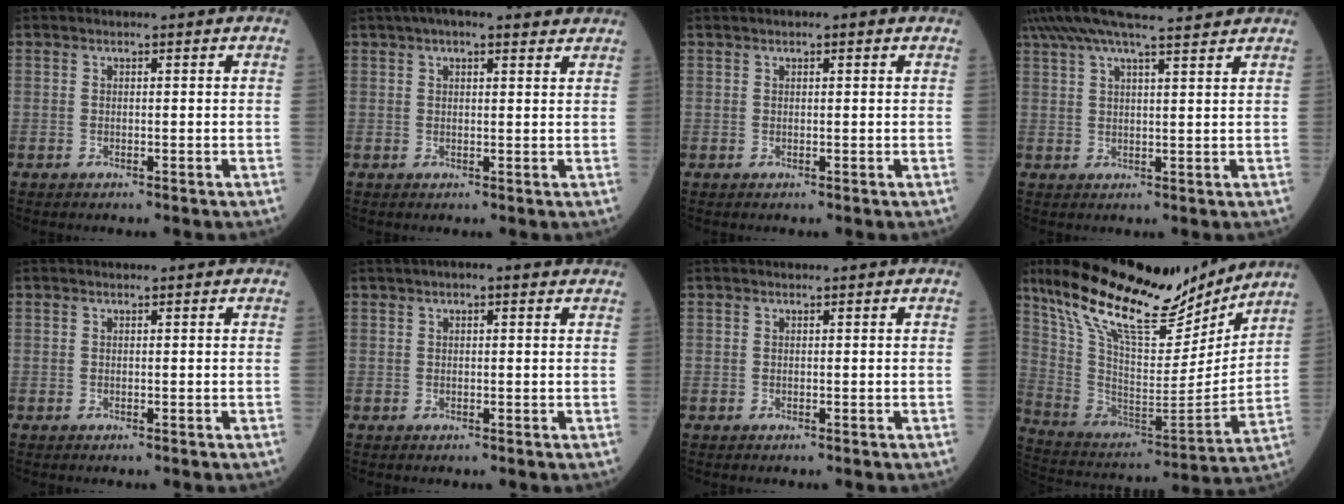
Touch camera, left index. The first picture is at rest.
{"total": 8.1, "force": [6.2, 2.2, 4.6], "torque": [-0.068, 0.041, 0.087]}
{"total": 1.2, "force": [0.7, 0.3, 0.9], "torque": [-0.019, 0.010, 0.007]}
{"total": 14.2, "force": [12.1, 1.0, 7.3], "torque": [-0.139, 0.046, 0.186]}
{"total": 0.0}
{"total": 3.1, "force": [1.9, 0.9, 2.2], "torque": [-0.036, 0.025, 0.025]}
{"total": 0.0}
{"total": 23.9, "force": [18.5, 6.7, 13.6], "torque": [-0.246, -0.003, 0.317]}